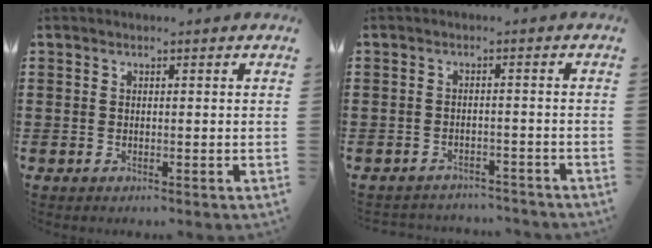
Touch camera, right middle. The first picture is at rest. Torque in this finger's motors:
{"motor_torque": [0.60, 0.79, -0.02, -0.01]}